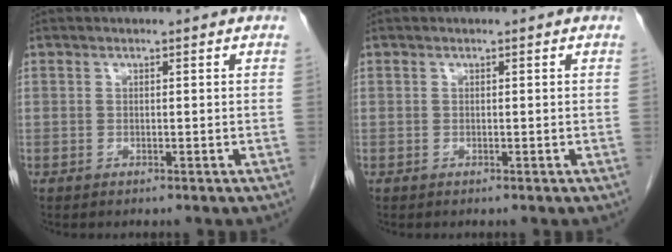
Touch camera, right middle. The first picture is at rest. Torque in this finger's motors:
{"motor_torque": [0.00, 0.00, 0.00, 0.00]}